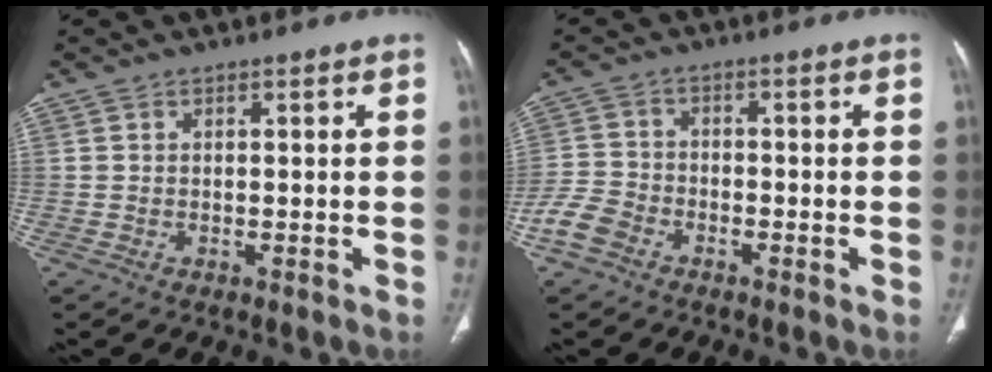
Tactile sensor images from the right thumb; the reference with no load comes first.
{"total": 5.4, "force": [-3.4, 3.7, 2.2], "torque": [-0.046, 0.014, -0.071]}